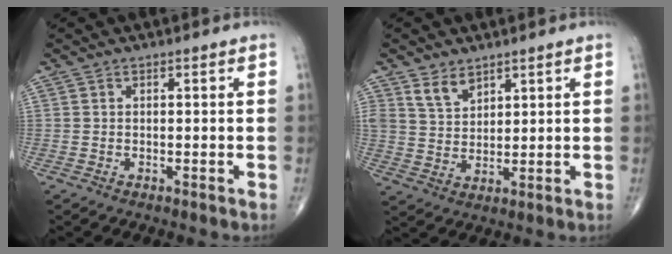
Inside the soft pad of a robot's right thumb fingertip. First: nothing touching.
{"total": 4.8, "force": [3.4, 2.8, 1.8], "torque": [-0.016, -0.028, 0.071]}